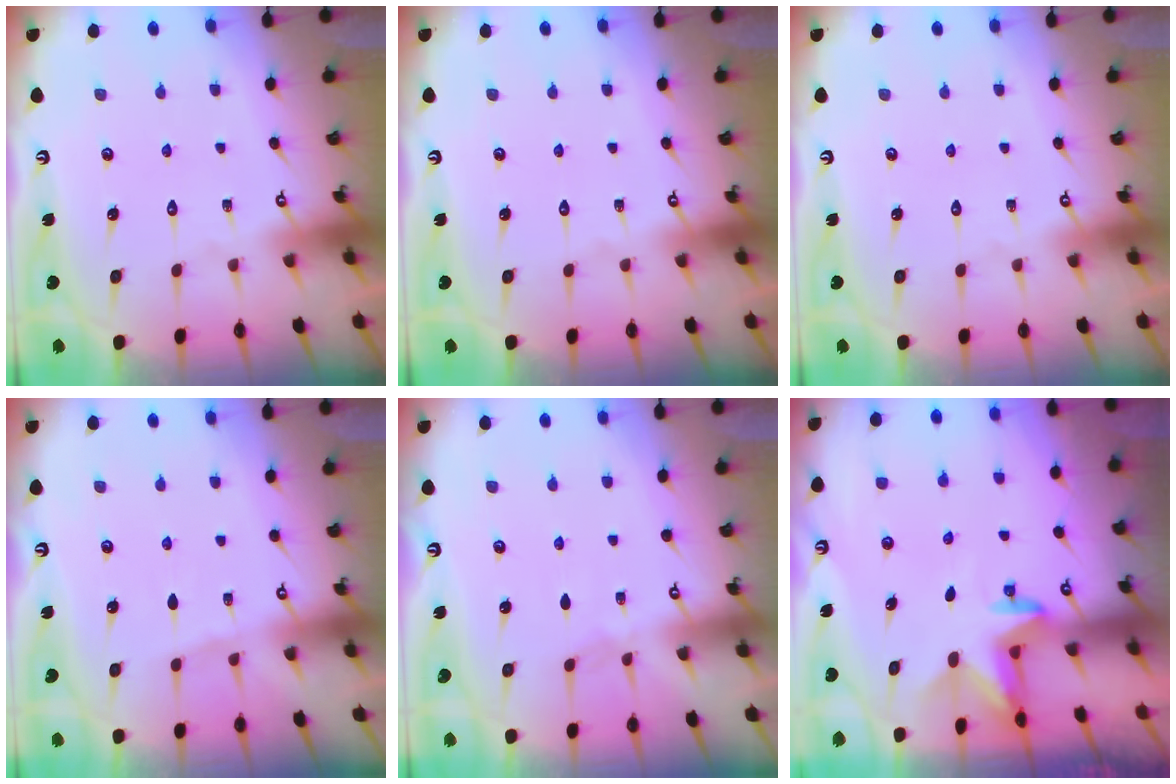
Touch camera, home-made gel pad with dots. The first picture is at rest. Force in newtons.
{"total": 0.0}
{"total": 0.0}
{"total": 3.0, "press": 2.9, "slide": 0.4}
{"total": 2.3, "press": 2.2, "slide": 0.5}
{"total": 2.9, "press": 2.8, "slide": 0.7}